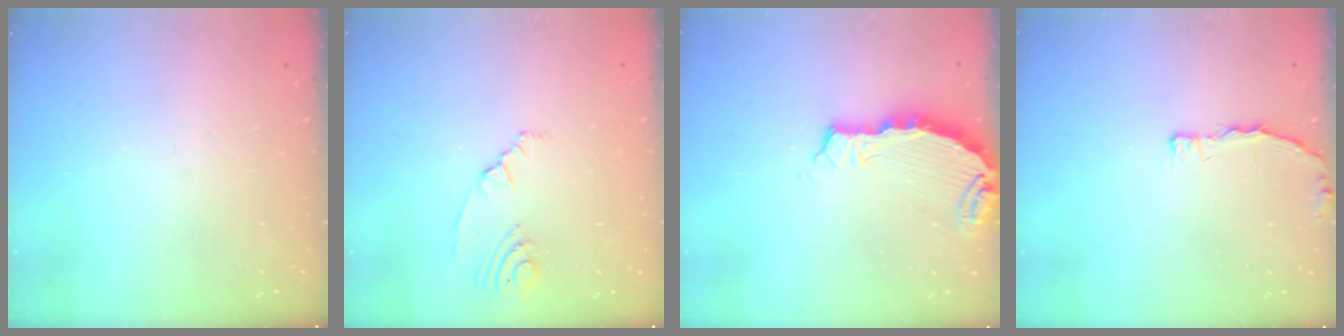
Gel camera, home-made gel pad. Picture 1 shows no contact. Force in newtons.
{"total": 3.6, "press": 2.9, "slide": 2.2}
{"total": 5.7, "press": 5.7, "slide": 0.3}
{"total": 3.5, "press": 3.5, "slide": 0.4}